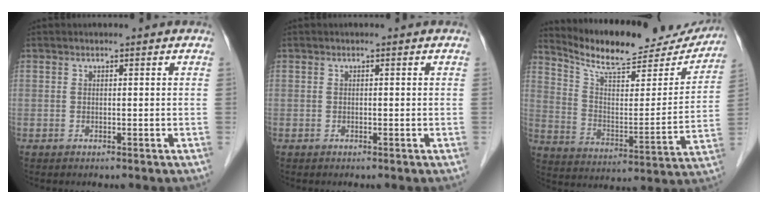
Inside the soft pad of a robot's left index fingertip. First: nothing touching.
{"total": 0.0}
{"total": 19.7, "force": [18.5, 4.0, 5.7], "torque": [-0.093, -0.032, 0.266]}